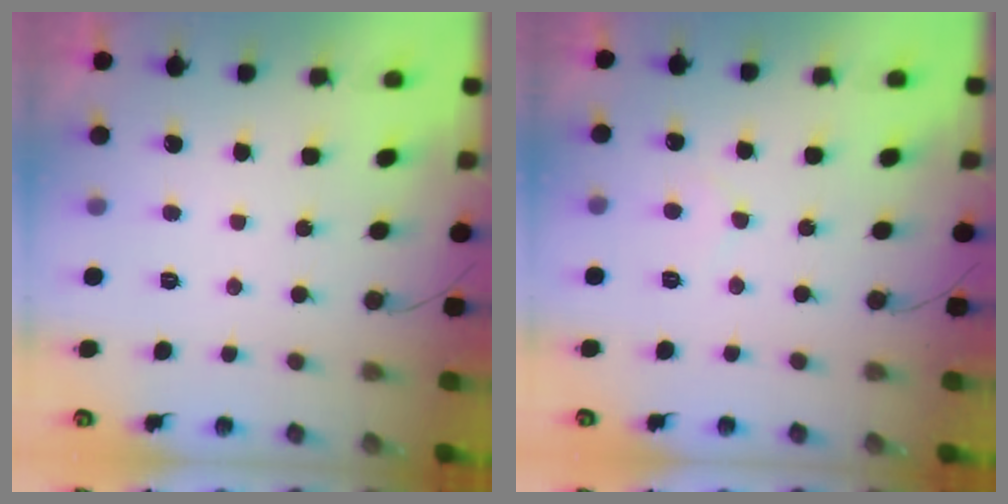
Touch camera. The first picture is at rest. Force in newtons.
{"total": 4.2, "press": 4.2, "slide": 0.3}